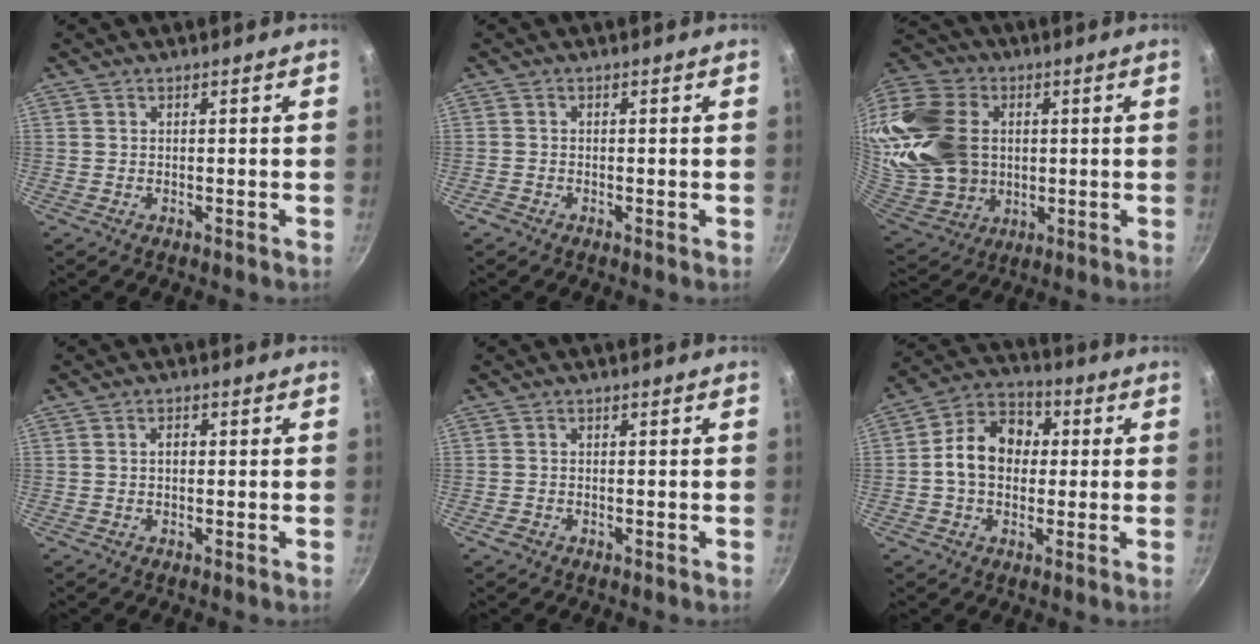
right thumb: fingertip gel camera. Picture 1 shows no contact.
{"total": 1.1, "force": [-0.7, 0.6, 0.6], "torque": [-0.014, 0.003, -0.018]}
{"total": 27.2, "force": [4.2, 21.0, 16.8], "torque": [-0.360, 0.010, 0.089]}
{"total": 1.8, "force": [0.1, 1.2, 1.4], "torque": [-0.019, 0.008, 0.000]}
{"total": 1.5, "force": [-0.8, 1.1, 0.7], "torque": [-0.019, 0.005, -0.014]}
{"total": 11.9, "force": [0.4, 9.1, 7.6], "torque": [-0.091, 0.030, -0.014]}